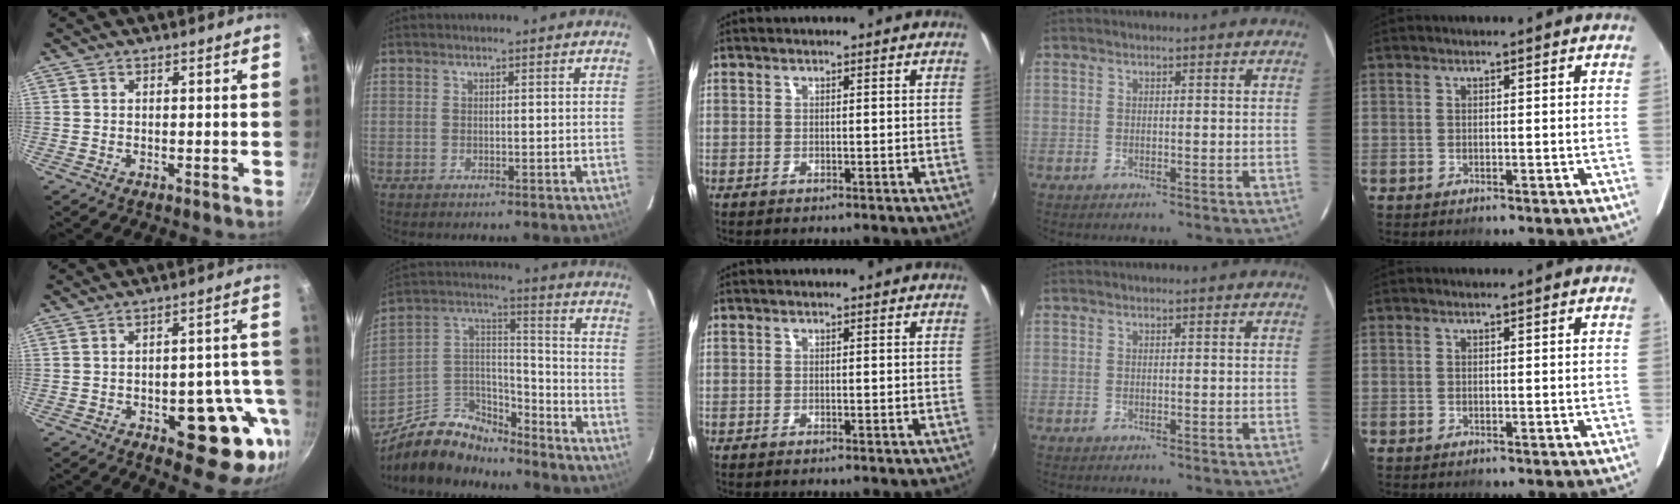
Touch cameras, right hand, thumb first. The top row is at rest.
{"thumb": {"total": 16.7, "force": [-6.5, 7.6, 13.4], "torque": [-0.111, 0.030, -0.082]}, "index": {"total": 14.5, "force": [-11.2, 6.9, 6.0], "torque": [-0.140, 0.042, -0.192]}}